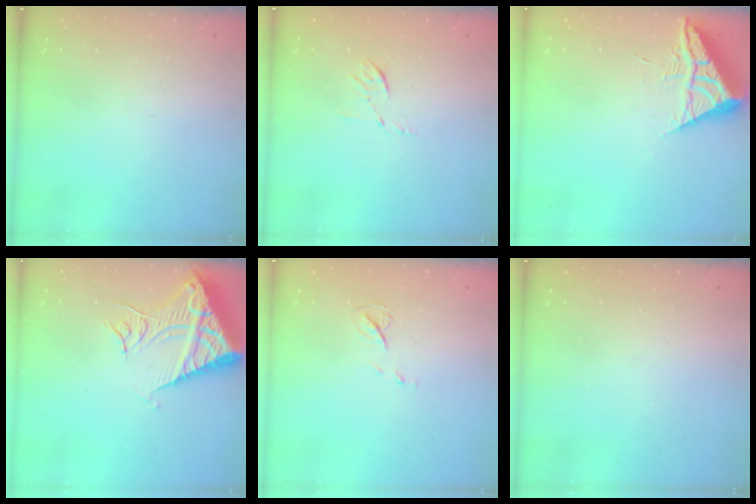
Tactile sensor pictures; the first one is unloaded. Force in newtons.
{"total": 5.7, "press": 5.5, "slide": 1.5}
{"total": 5.9, "press": 5.9, "slide": 0.6}
{"total": 14.5, "press": 14.4, "slide": 1.8}
{"total": 5.7, "press": 5.6, "slide": 0.5}
{"total": 1.5, "press": 1.5, "slide": 0.1}